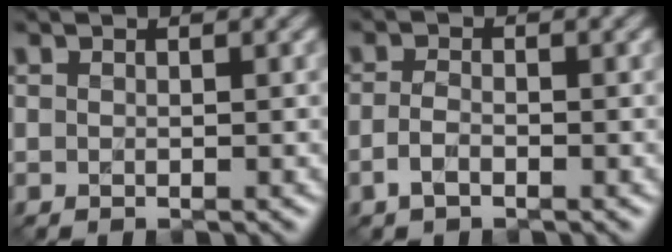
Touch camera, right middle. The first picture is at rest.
{"total": 1.6, "force": [-0.8, 0.7, 1.2], "torque": [-0.028, 0.000, -0.020]}